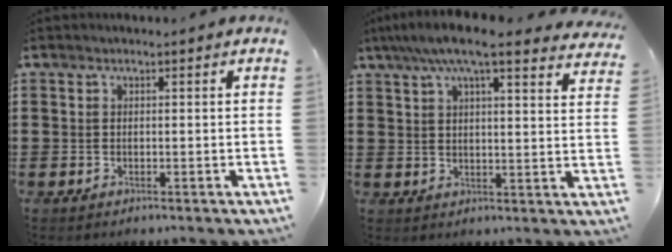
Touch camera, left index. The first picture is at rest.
{"total": 7.9, "force": [6.3, 0.7, 4.7], "torque": [-0.109, -0.013, 0.112]}